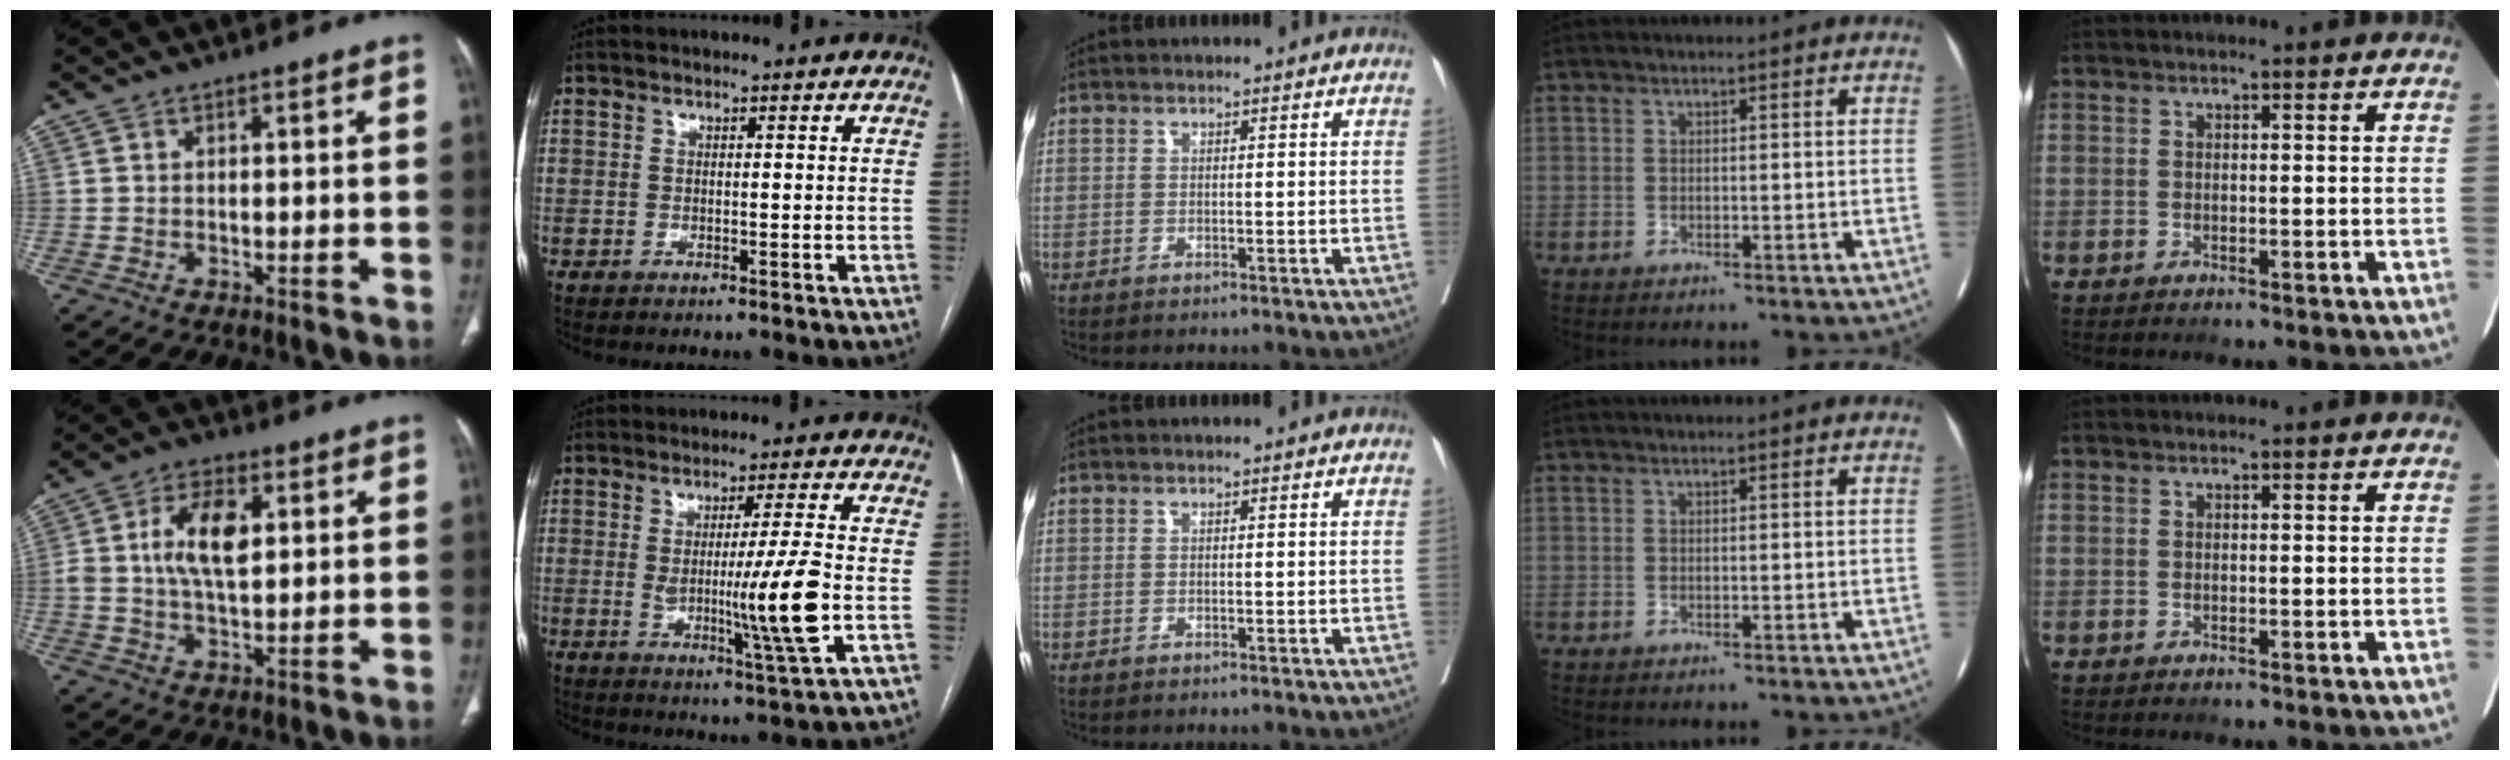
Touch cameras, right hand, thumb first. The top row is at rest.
{"thumb": {"total": 9.6, "force": [1.9, 5.0, 8.0], "torque": [-0.139, 0.002, 0.034]}, "index": {"total": 10.3, "force": [-0.9, -1.3, 10.2], "torque": [-0.168, -0.028, -0.013]}}